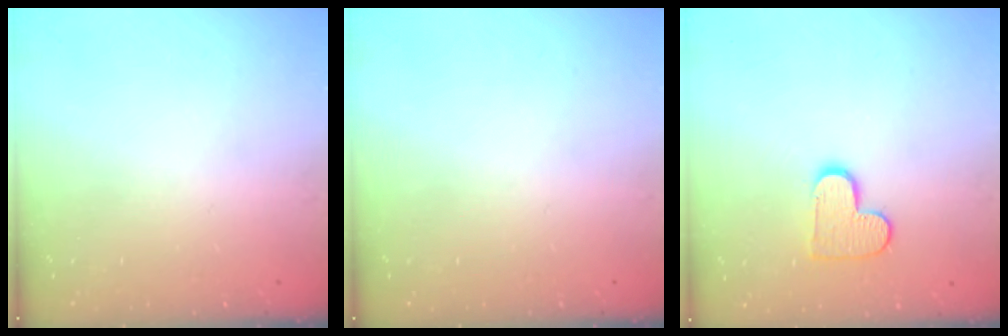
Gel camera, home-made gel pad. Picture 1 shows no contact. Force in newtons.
{"total": 0.0}
{"total": 9.6, "press": 9.6, "slide": 0.6}